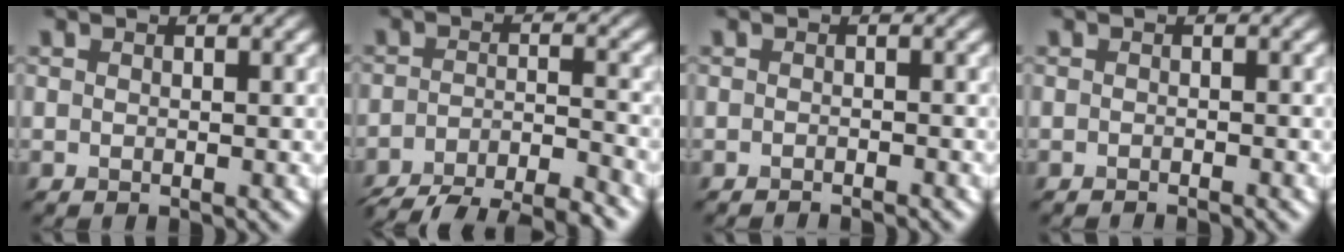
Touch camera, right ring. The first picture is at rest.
{"total": 8.5, "force": [-7.4, 1.9, 3.8], "torque": [-0.059, -0.016, -0.115]}
{"total": 1.3, "force": [-1.2, 0.1, 0.4], "torque": [-0.004, 0.000, -0.019]}
{"total": 1.0, "force": [-0.9, 0.0, 0.3], "torque": [-0.003, -0.001, -0.015]}